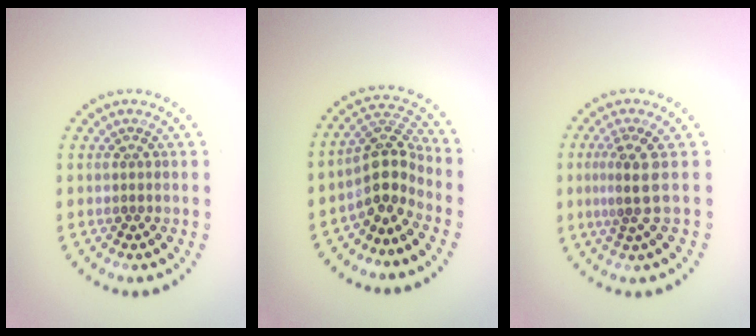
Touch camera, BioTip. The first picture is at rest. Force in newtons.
{"total": 3.9, "press": 2.9, "slide": 2.6}
{"total": 2.7, "press": 2.0, "slide": 1.9}